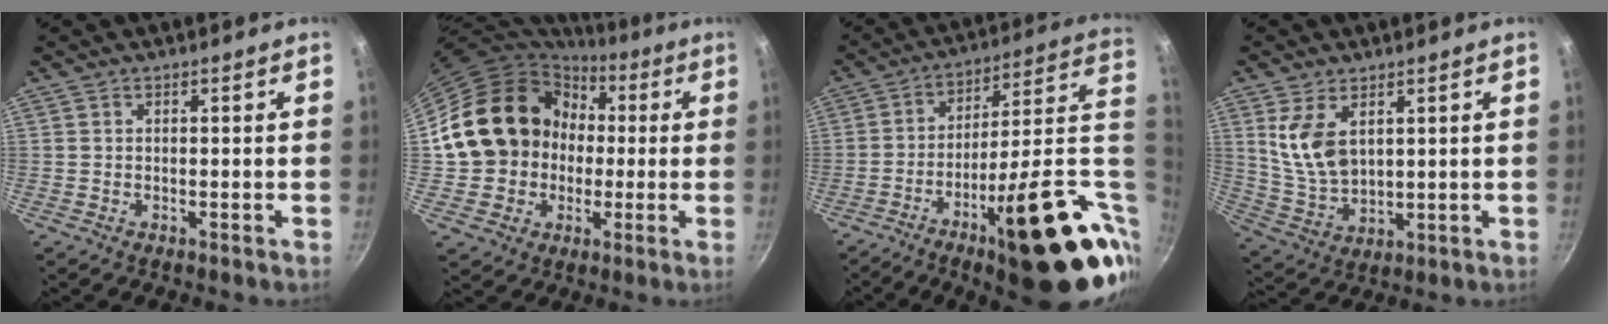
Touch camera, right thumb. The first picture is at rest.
{"total": 18.9, "force": [1.0, 16.6, 8.9], "torque": [-0.128, 0.042, 0.025]}
{"total": 29.9, "force": [-7.3, 9.6, 27.3], "torque": [-0.339, 0.027, -0.107]}
{"total": 9.4, "force": [3.5, 5.4, 6.9], "torque": [-0.126, -0.032, 0.081]}